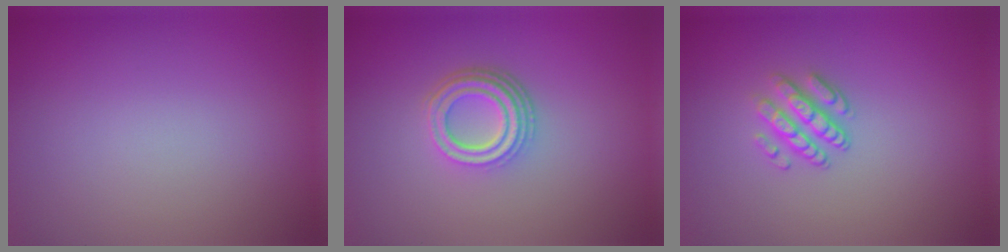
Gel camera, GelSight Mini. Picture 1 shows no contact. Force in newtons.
{"total": 4.2, "press": 3.1, "slide": 2.9}
{"total": 2.9, "press": 2.3, "slide": 1.6}